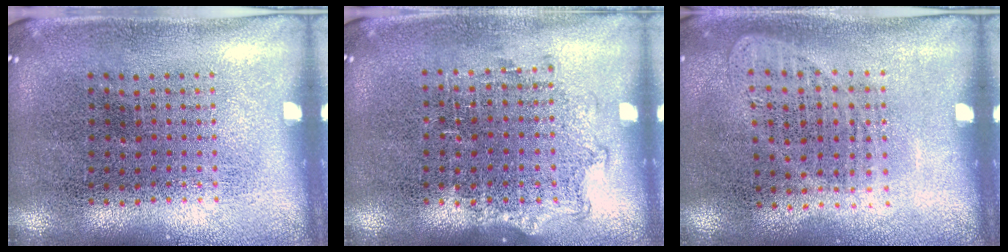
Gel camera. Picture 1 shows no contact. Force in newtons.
{"total": 1.1, "press": 1.0, "slide": 0.4}
{"total": 0.9, "press": 0.9, "slide": 0.3}